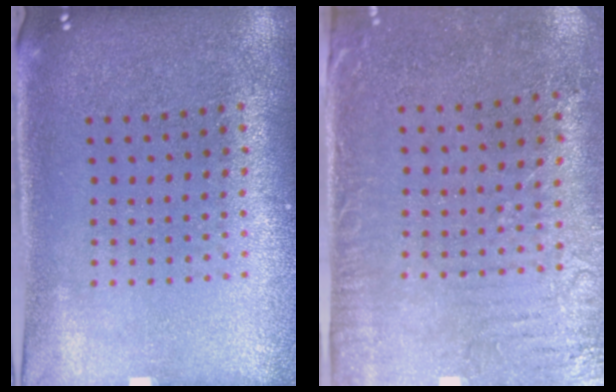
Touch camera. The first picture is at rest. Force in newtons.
{"total": 3.2, "press": 2.5, "slide": 2.0}